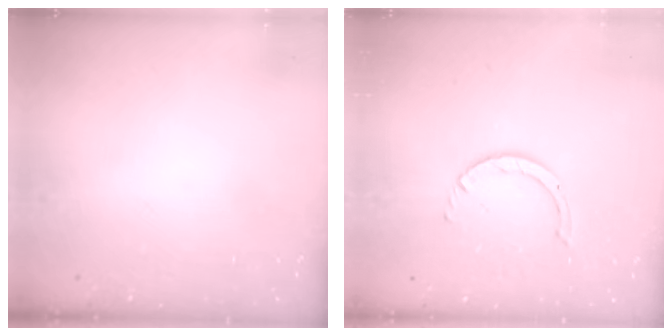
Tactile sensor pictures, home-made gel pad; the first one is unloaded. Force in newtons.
{"total": 1.4, "press": 1.4, "slide": 0.2}